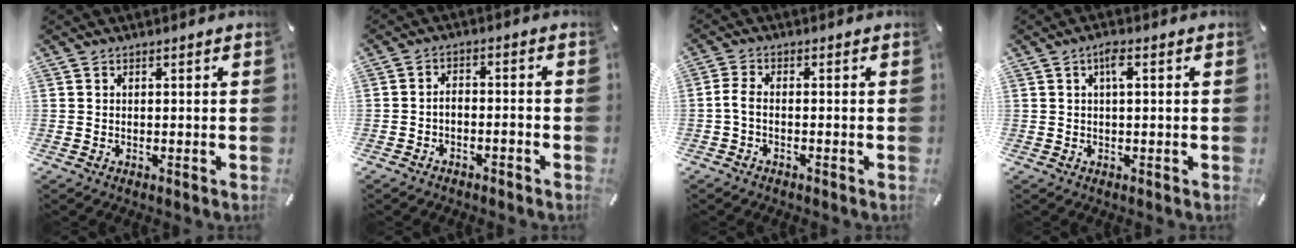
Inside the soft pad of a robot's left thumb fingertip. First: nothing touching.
{"total": 2.9, "force": [-2.1, 1.3, 1.4], "torque": [-0.024, 0.013, -0.042]}
{"total": 2.6, "force": [-1.2, 0.8, 2.1], "torque": [-0.052, 0.001, -0.026]}
{"total": 3.1, "force": [0.8, 0.8, 2.9], "torque": [-0.058, 0.007, 0.012]}